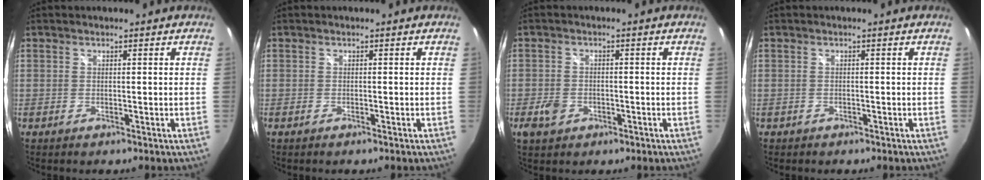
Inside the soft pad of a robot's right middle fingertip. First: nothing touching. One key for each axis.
{"total": 0.0}
{"total": 4.3, "fx": -1.9, "fy": 3.2, "fz": 2.2, "tx": -0.054, "ty": 0.000, "tz": -0.030}
{"total": 1.0, "fx": -0.6, "fy": 0.8, "fz": 0.2, "tx": -0.007, "ty": -0.002, "tz": -0.008}